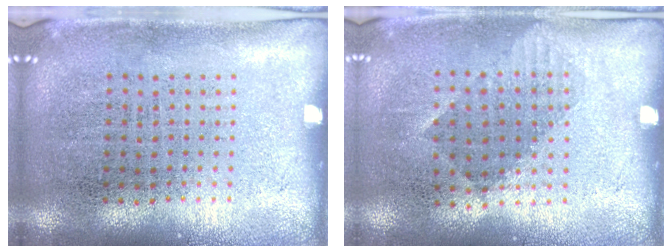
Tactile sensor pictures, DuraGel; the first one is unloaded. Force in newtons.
{"total": 0.9, "press": 0.7, "slide": 0.6}